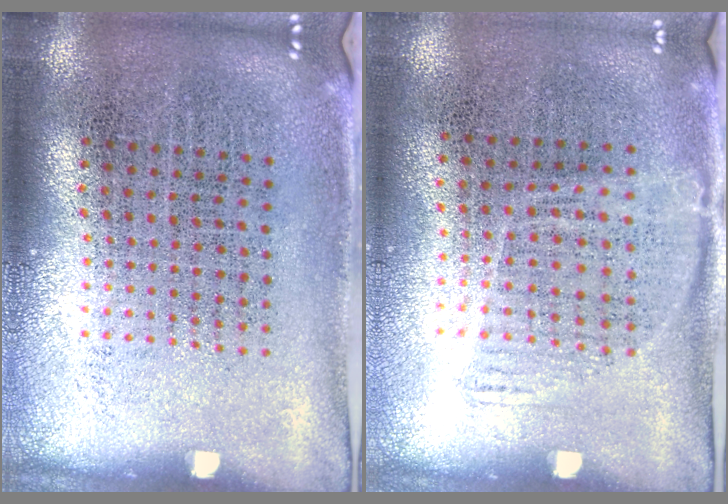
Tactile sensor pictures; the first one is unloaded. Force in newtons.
{"total": 1.1, "press": 0.9, "slide": 0.7}